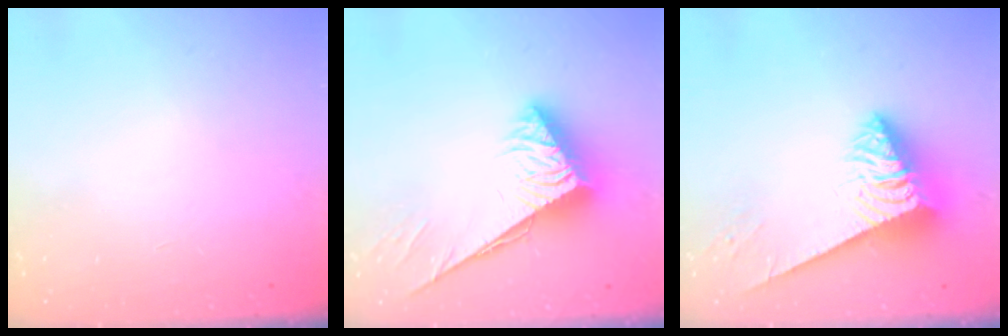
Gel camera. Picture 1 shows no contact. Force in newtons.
{"total": 7.3, "press": 7.3, "slide": 0.2}
{"total": 6.6, "press": 6.6, "slide": 0.9}